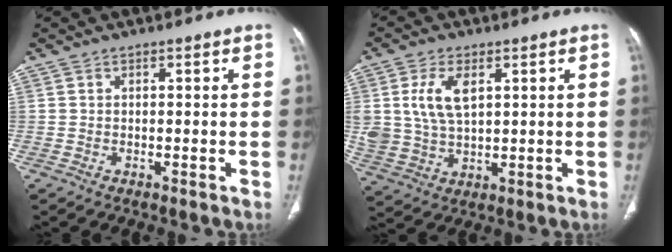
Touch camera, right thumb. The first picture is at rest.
{"total": 9.6, "force": [2.9, 5.6, 7.3], "torque": [-0.147, -0.007, 0.064]}